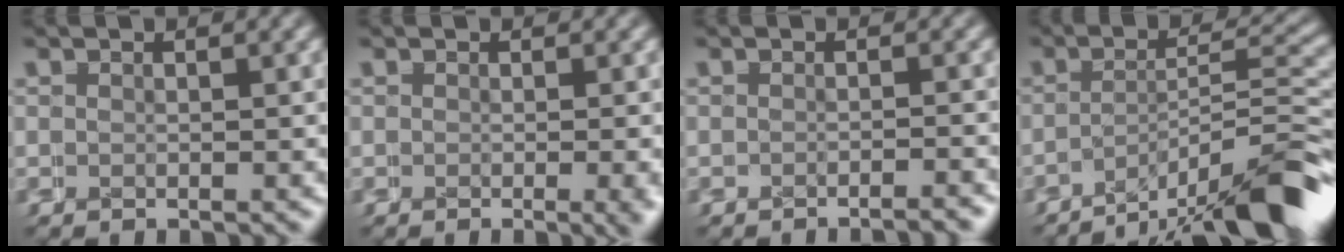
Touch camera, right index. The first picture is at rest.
{"total": 1.3, "force": [-0.4, -0.1, 1.2], "torque": [-0.013, -0.004, -0.005]}
{"total": 1.6, "force": [-1.6, -0.1, 0.0], "torque": [0.006, 0.007, -0.031]}
{"total": 8.0, "force": [-6.1, 1.5, 4.9], "torque": [-0.045, 0.008, -0.090]}